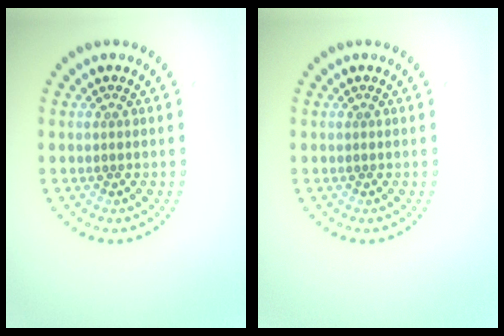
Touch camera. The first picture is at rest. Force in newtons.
{"total": 0.0}